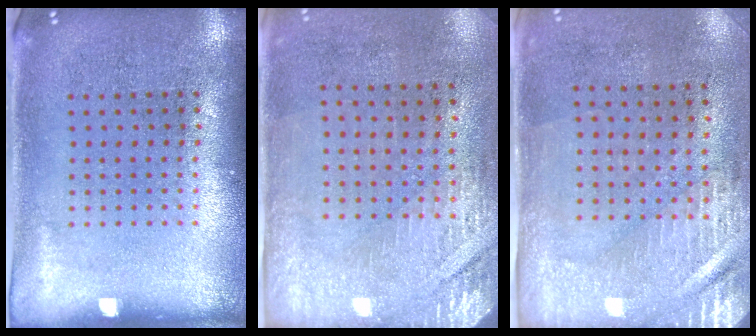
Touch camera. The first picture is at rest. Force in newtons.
{"total": 2.9, "press": 2.5, "slide": 1.4}
{"total": 2.9, "press": 2.5, "slide": 1.5}